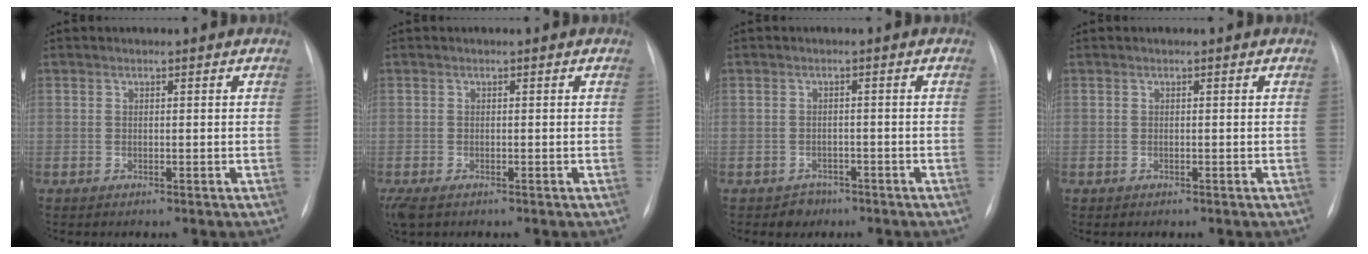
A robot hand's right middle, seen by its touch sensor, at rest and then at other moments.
{"total": 3.6, "force": [-2.2, 1.8, 2.2], "torque": [-0.050, -0.012, -0.035]}
{"total": 2.3, "force": [-1.5, 1.7, -0.1], "torque": [0.001, 0.008, -0.021]}
{"total": 0.0}